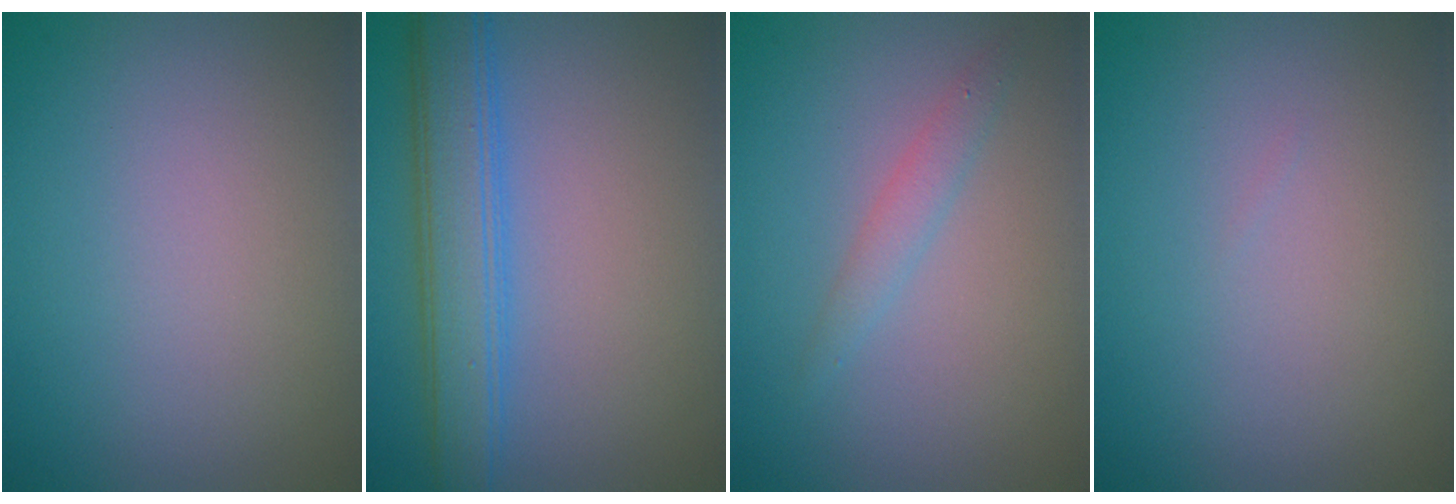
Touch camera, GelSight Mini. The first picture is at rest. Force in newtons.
{"total": 5.1, "press": 5.1, "slide": 0.1}
{"total": 1.4, "press": 1.4, "slide": 0.1}
{"total": 0.0}